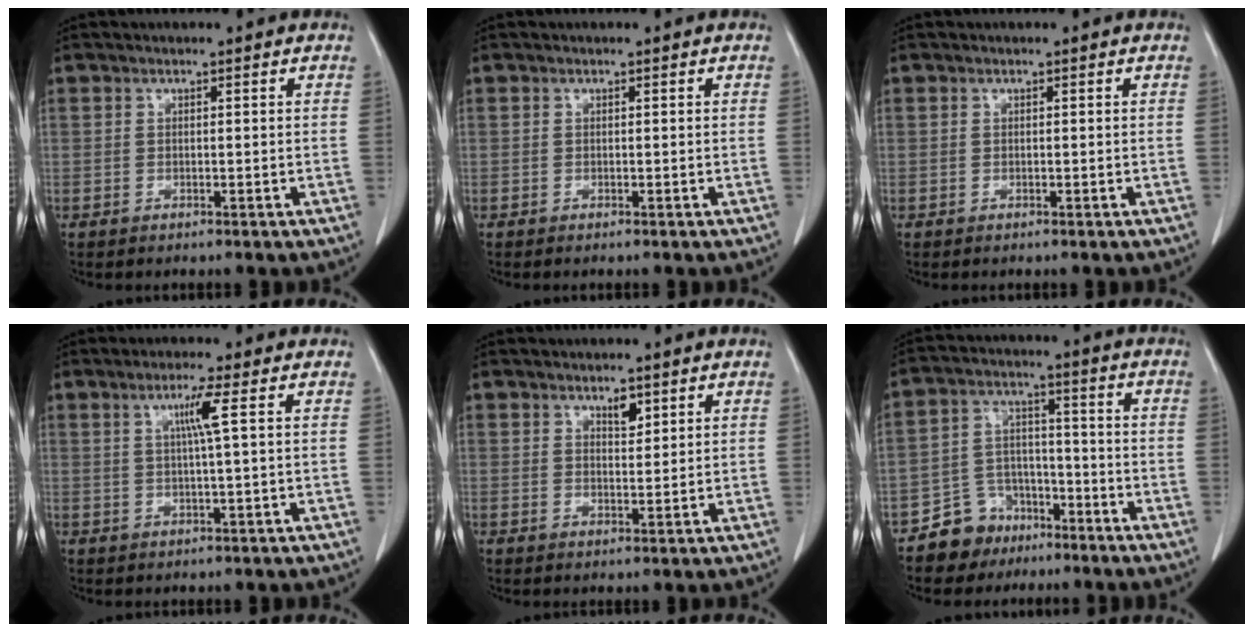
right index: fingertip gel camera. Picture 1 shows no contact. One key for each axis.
{"total": 0.0}
{"total": 0.0}
{"total": 3.7, "fx": 1.0, "fy": -0.9, "fz": 3.4, "tx": -0.068, "ty": -0.001, "tz": 0.020}
{"total": 2.2, "fx": 1.5, "fy": 0.8, "fz": 1.4, "tx": -0.024, "ty": -0.005, "tz": 0.027}
{"total": 8.0, "fx": -5.5, "fy": 5.6, "fz": 1.0, "tx": -0.013, "ty": 0.023, "tz": -0.092}